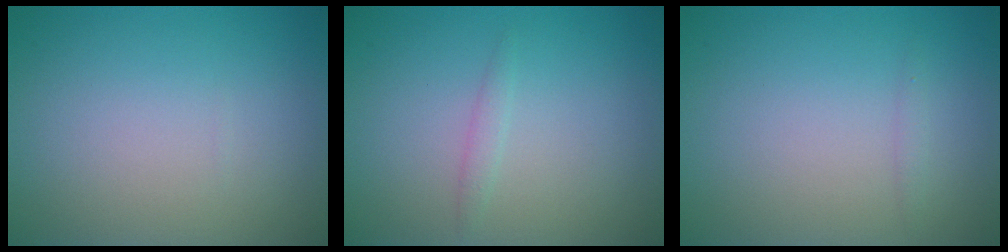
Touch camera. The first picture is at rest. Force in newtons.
{"total": 0.8, "press": 0.8, "slide": 0.1}
{"total": 0.5, "press": 0.5, "slide": 0.0}